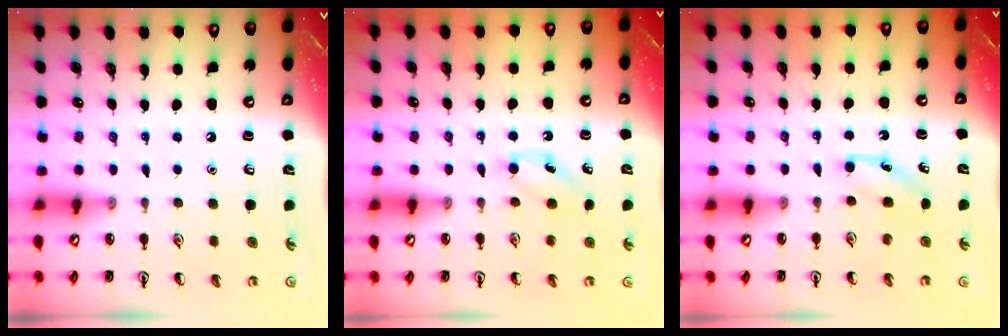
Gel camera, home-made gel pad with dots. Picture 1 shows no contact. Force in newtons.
{"total": 5.3, "press": 5.0, "slide": 1.7}
{"total": 3.6, "press": 3.4, "slide": 1.2}